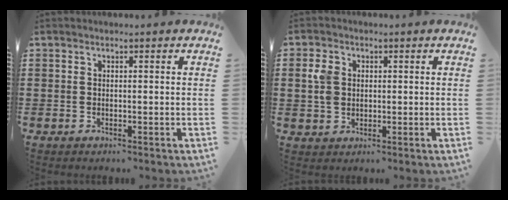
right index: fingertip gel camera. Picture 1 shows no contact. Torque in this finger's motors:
{"motor_torque": [0.09, -0.05, 0.11, 0.04]}